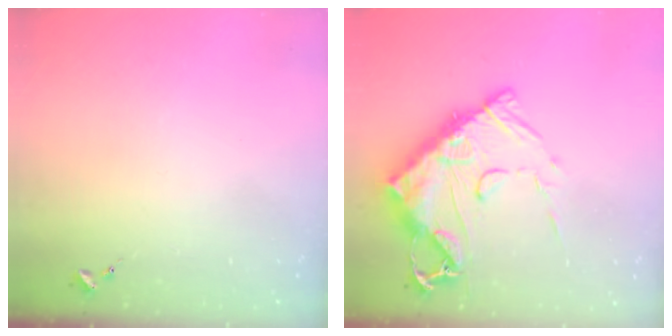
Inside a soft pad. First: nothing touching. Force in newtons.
{"total": 19.3, "press": 19.2, "slide": 1.9}